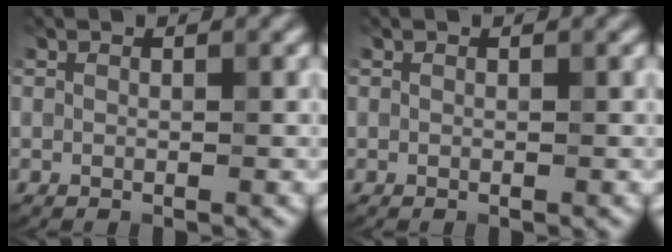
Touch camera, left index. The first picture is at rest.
{"total": 0.0}